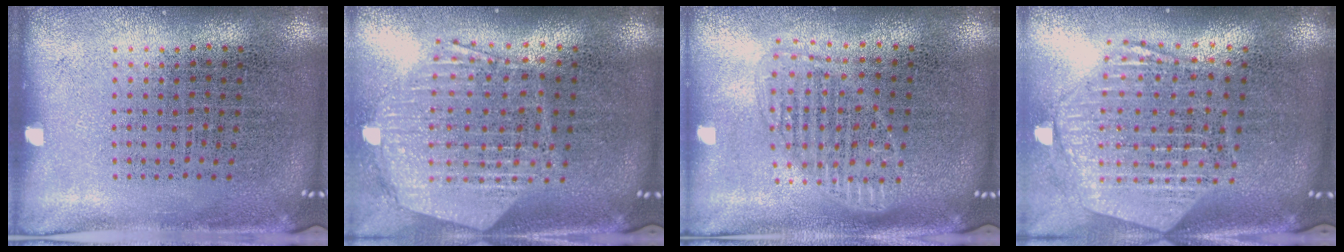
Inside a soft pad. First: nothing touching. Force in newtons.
{"total": 1.7, "press": 1.6, "slide": 0.7}
{"total": 1.6, "press": 1.4, "slide": 0.7}
{"total": 2.8, "press": 2.3, "slide": 1.6}